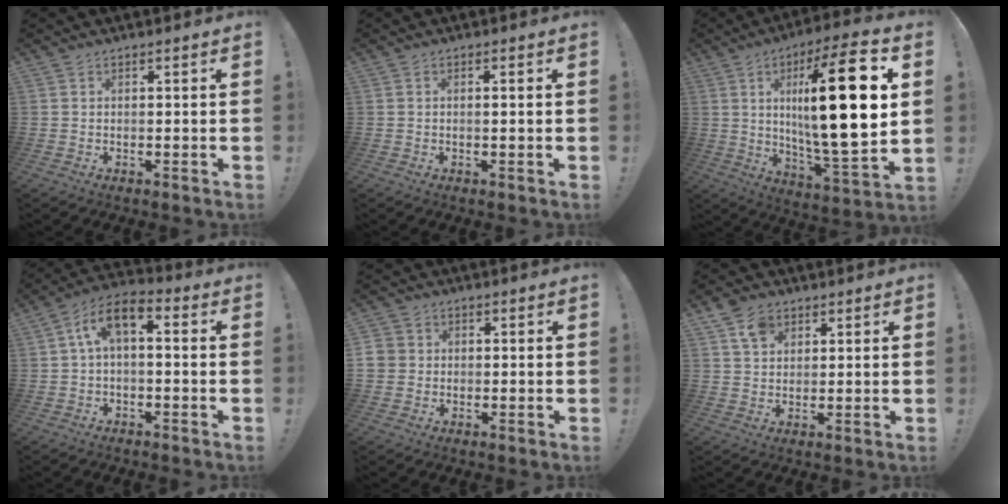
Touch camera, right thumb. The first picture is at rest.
{"total": 0.8, "force": [0.1, -0.3, 0.8], "torque": [-0.008, -0.004, -0.001]}
{"total": 26.9, "force": [5.6, 6.6, 25.4], "torque": [-0.414, -0.026, 0.075]}
{"total": 7.8, "force": [1.3, 3.8, 6.7], "torque": [-0.131, 0.007, 0.028]}
{"total": 4.2, "force": [0.0, 4.1, 0.9], "torque": [-0.023, 0.010, 0.001]}
{"total": 6.1, "force": [3.4, 4.2, 2.7], "torque": [-0.048, -0.006, 0.064]}